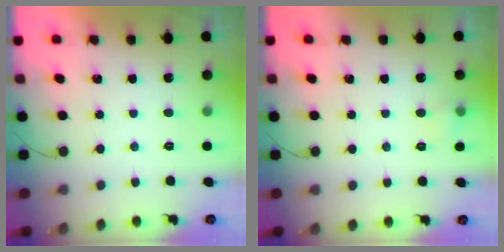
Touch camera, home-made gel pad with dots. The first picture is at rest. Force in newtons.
{"total": 3.7, "press": 3.6, "slide": 0.9}